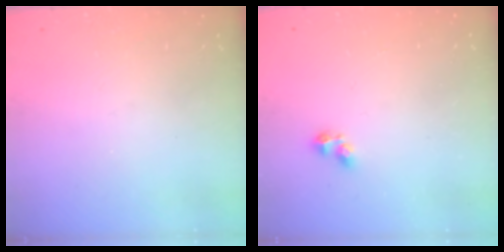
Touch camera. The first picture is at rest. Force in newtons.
{"total": 2.8, "press": 2.7, "slide": 0.5}